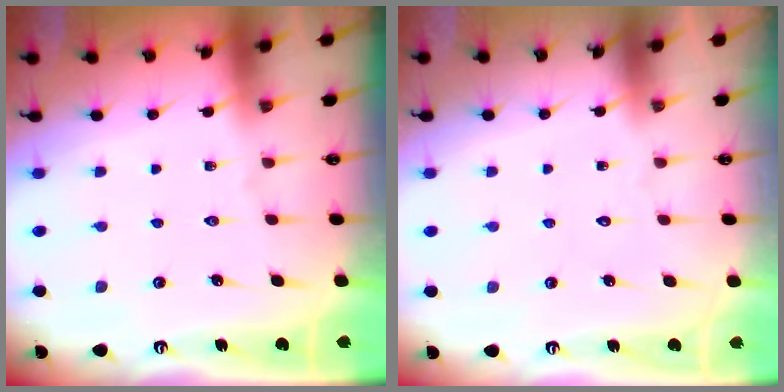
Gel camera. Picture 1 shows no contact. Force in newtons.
{"total": 1.6, "press": 1.6, "slide": 0.1}